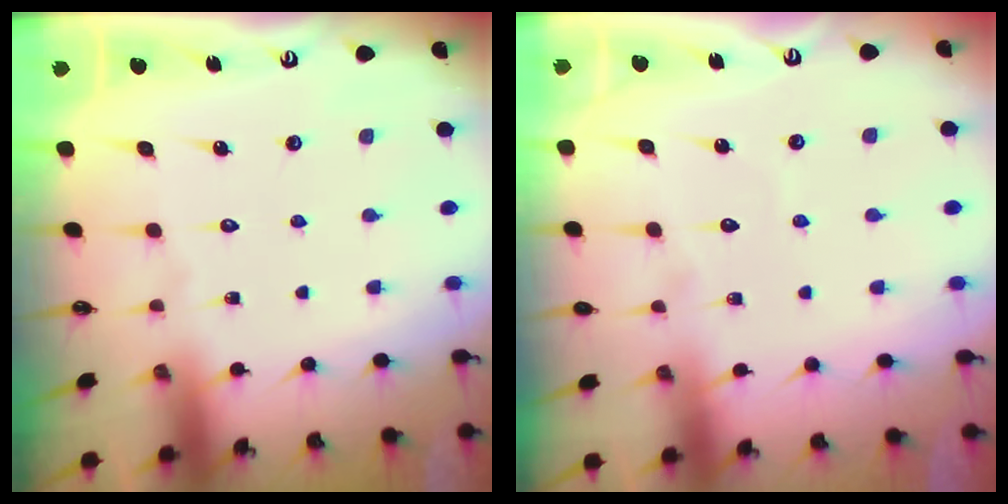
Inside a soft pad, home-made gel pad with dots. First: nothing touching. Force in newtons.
{"total": 2.6, "press": 2.6, "slide": 0.3}